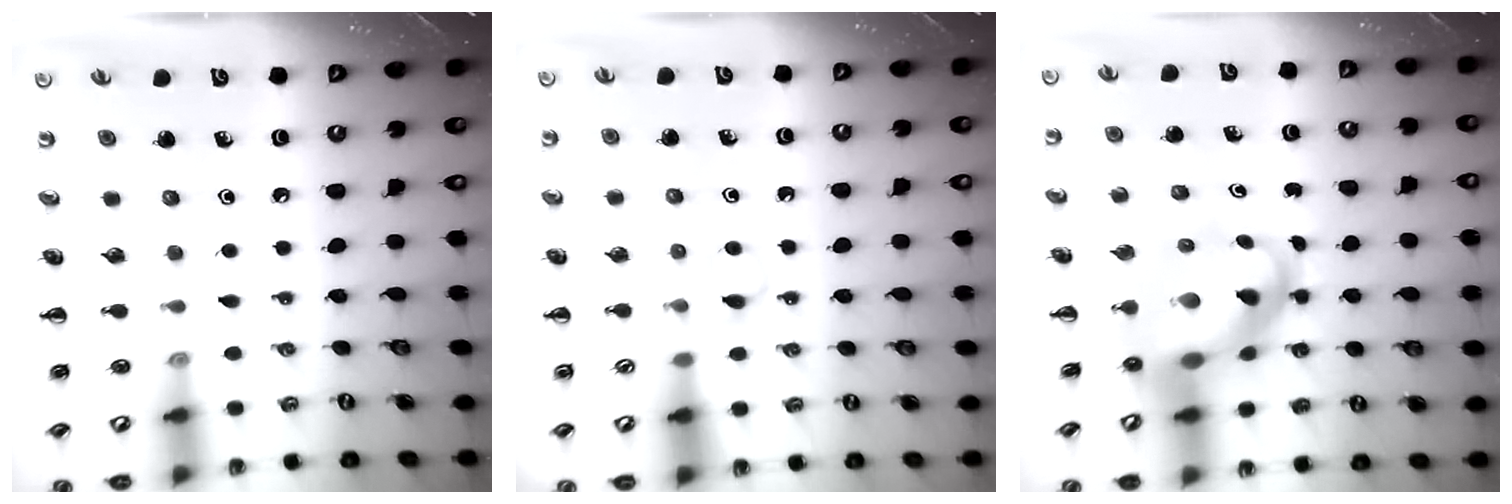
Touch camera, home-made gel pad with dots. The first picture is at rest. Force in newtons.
{"total": 2.8, "press": 2.6, "slide": 1.0}
{"total": 9.1, "press": 8.7, "slide": 2.6}